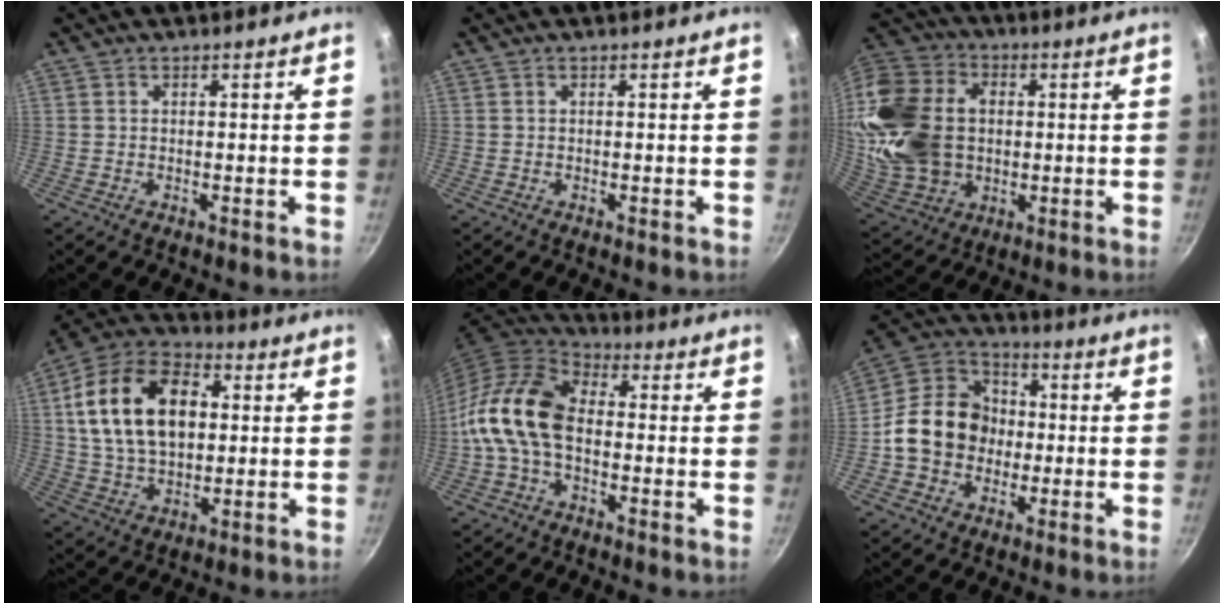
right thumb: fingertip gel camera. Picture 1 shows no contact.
{"total": 0.0}
{"total": 24.7, "force": [1.2, 18.3, 16.5], "torque": [-0.324, 0.019, 0.035]}
{"total": 19.7, "force": [3.4, 12.7, 14.7], "torque": [-0.236, 0.015, 0.051]}
{"total": 13.7, "force": [-1.7, 8.8, 10.3], "torque": [-0.183, 0.037, -0.054]}
{"total": 14.9, "force": [-1.6, 12.6, 7.7], "torque": [-0.098, 0.037, -0.043]}